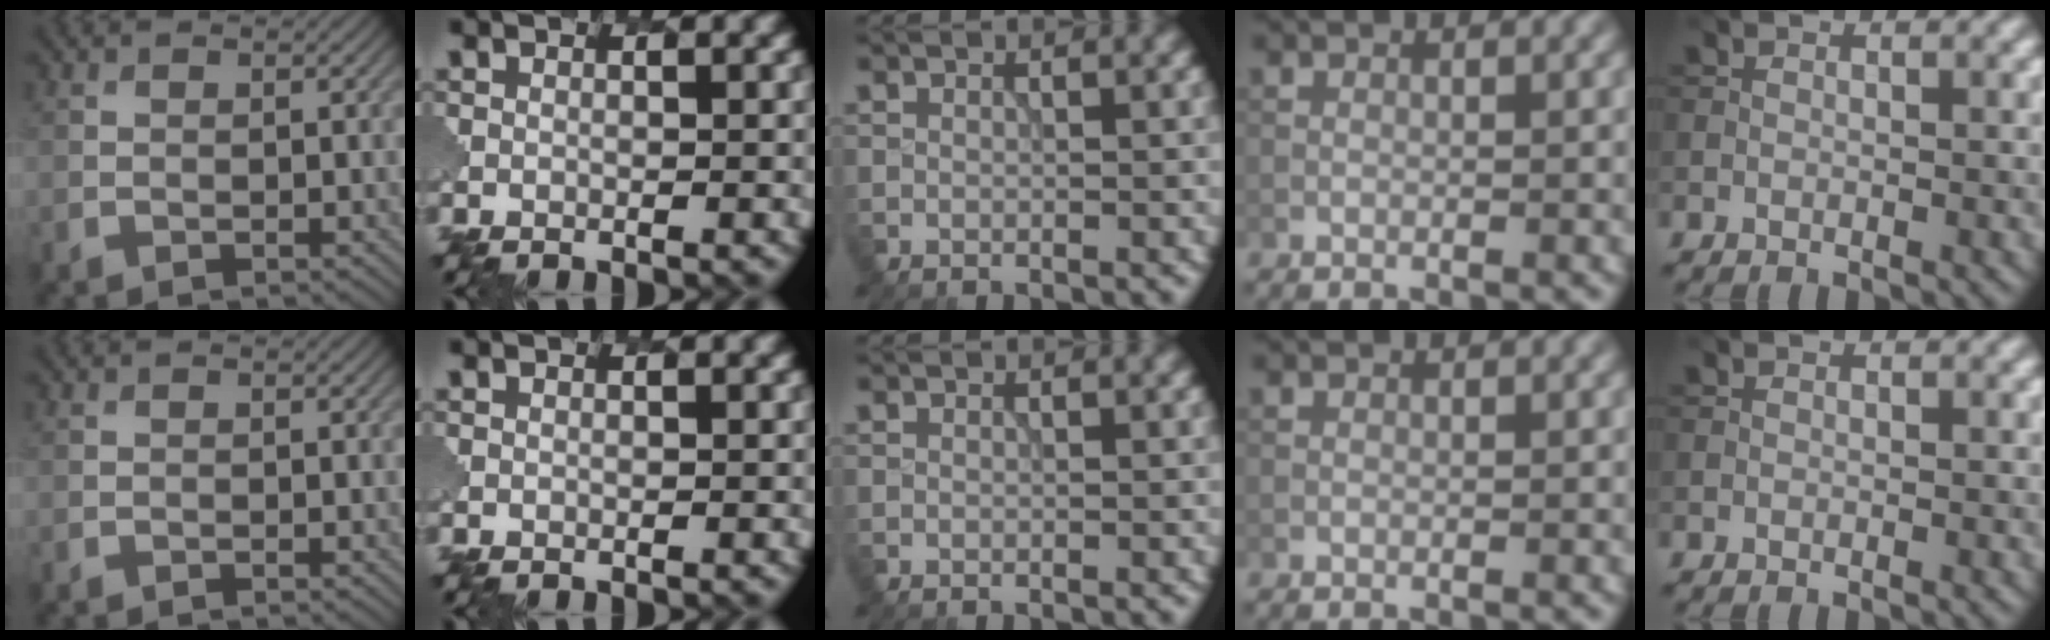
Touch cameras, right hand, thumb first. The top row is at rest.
{}